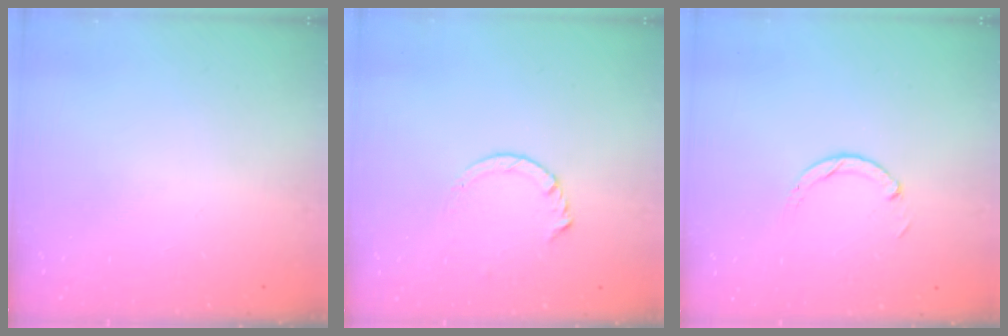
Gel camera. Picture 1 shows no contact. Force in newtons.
{"total": 4.4, "press": 4.4, "slide": 0.5}
{"total": 2.9, "press": 2.9, "slide": 0.4}